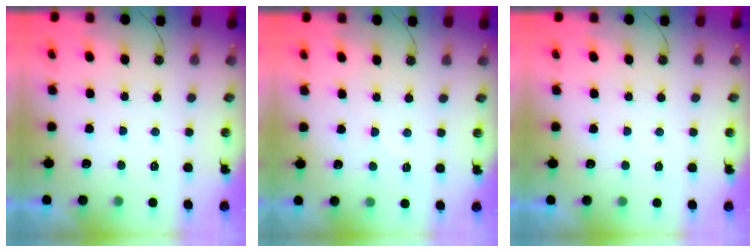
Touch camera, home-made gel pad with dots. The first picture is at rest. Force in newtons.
{"total": 2.8, "press": 2.8, "slide": 0.4}
{"total": 3.0, "press": 3.0, "slide": 0.3}